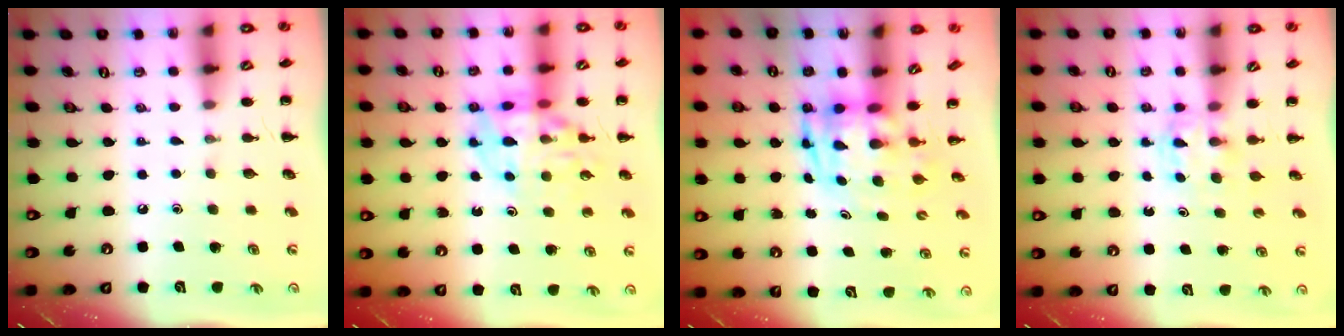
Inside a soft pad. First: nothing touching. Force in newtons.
{"total": 13.3, "press": 13.0, "slide": 2.9}
{"total": 3.2, "press": 3.1, "slide": 0.8}
{"total": 2.6, "press": 2.4, "slide": 1.1}